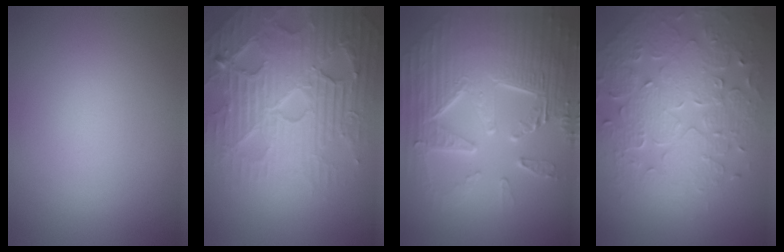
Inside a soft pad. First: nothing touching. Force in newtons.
{"total": 7.4, "press": 7.3, "slide": 1.6}
{"total": 9.5, "press": 6.4, "slide": 7.1}
{"total": 8.1, "press": 5.8, "slide": 5.7}